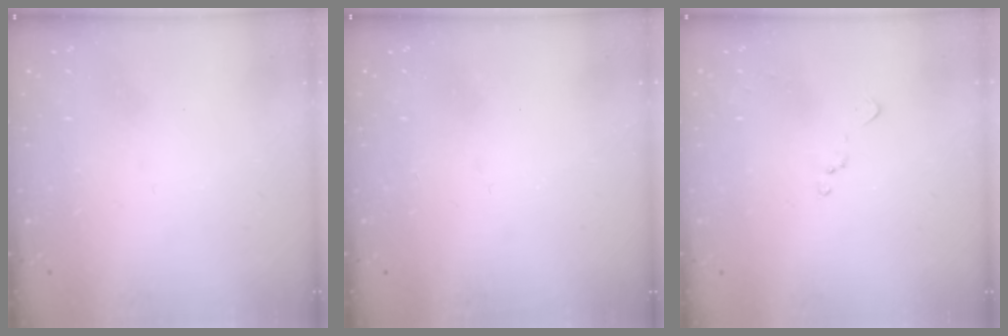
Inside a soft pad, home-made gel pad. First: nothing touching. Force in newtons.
{"total": 1.4, "press": 1.2, "slide": 0.7}
{"total": 7.9, "press": 7.9, "slide": 0.8}